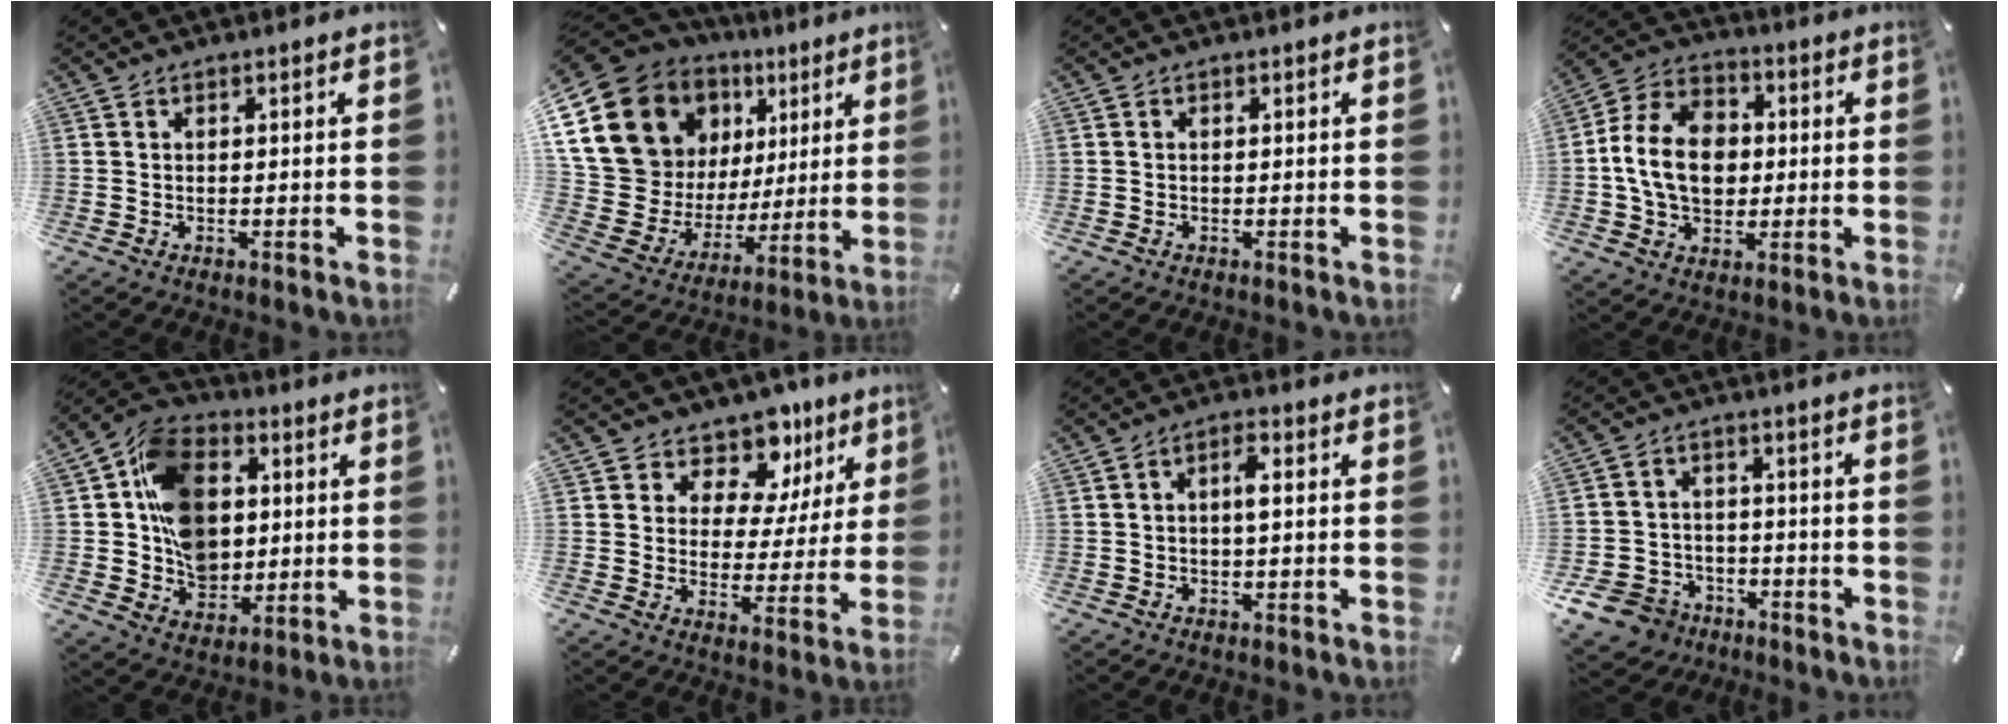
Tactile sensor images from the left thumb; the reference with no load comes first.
{"total": 18.3, "force": [8.4, 15.0, 6.3], "torque": [-0.103, -0.073, 0.183]}
{"total": 0.0}
{"total": 13.8, "force": [-0.3, 10.7, 8.6], "torque": [-0.188, 0.016, -0.007]}
{"total": 15.9, "force": [2.0, 13.1, 8.8], "torque": [-0.162, -0.002, 0.040]}
{"total": 10.6, "force": [7.7, 6.6, 3.1], "torque": [-0.050, -0.062, 0.139]}
{"total": 3.9, "force": [0.4, 1.7, 3.5], "torque": [-0.062, 0.006, 0.002]}
{"total": 9.5, "force": [-5.6, 7.2, 2.4], "torque": [-0.067, 0.044, -0.105]}